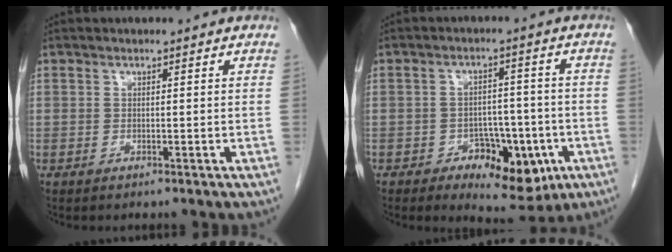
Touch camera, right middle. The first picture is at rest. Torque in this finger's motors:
{"motor_torque": [-0.18, -0.31, 0.19, 0.02]}